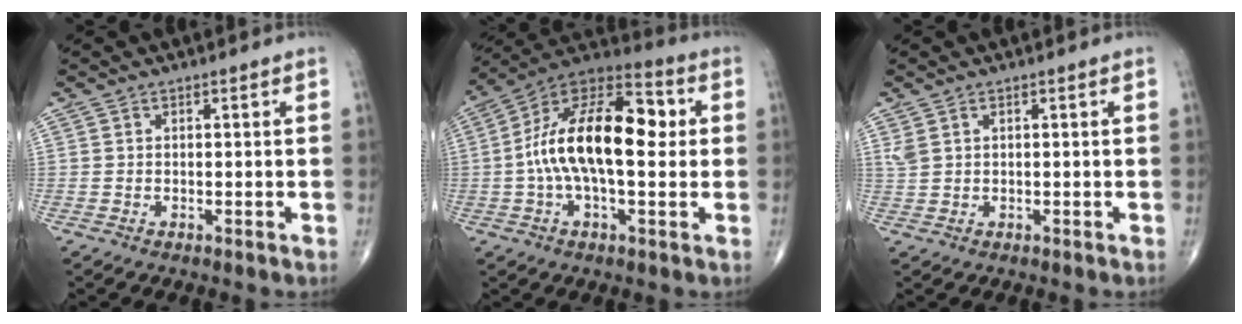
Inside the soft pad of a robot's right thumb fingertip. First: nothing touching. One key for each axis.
{"total": 19.7, "fx": 1.0, "fy": 9.3, "fz": 17.4, "tx": -0.292, "ty": 0.040, "tz": 0.006}
{"total": 1.9, "fx": 1.0, "fy": 1.0, "fz": 1.2, "tx": -0.030, "ty": 0.008, "tz": 0.031}